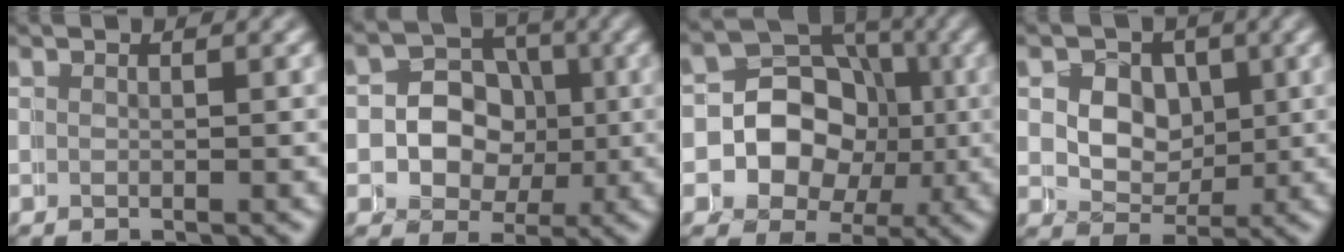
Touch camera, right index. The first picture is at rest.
{"total": 4.3, "force": [-0.1, 4.3, 0.4], "torque": [-0.009, -0.015, -0.007]}
{"total": 8.9, "force": [-0.1, 8.3, 3.2], "torque": [-0.073, -0.026, -0.007]}
{"total": 4.5, "force": [1.5, 4.0, 1.3], "torque": [-0.021, -0.017, 0.027]}